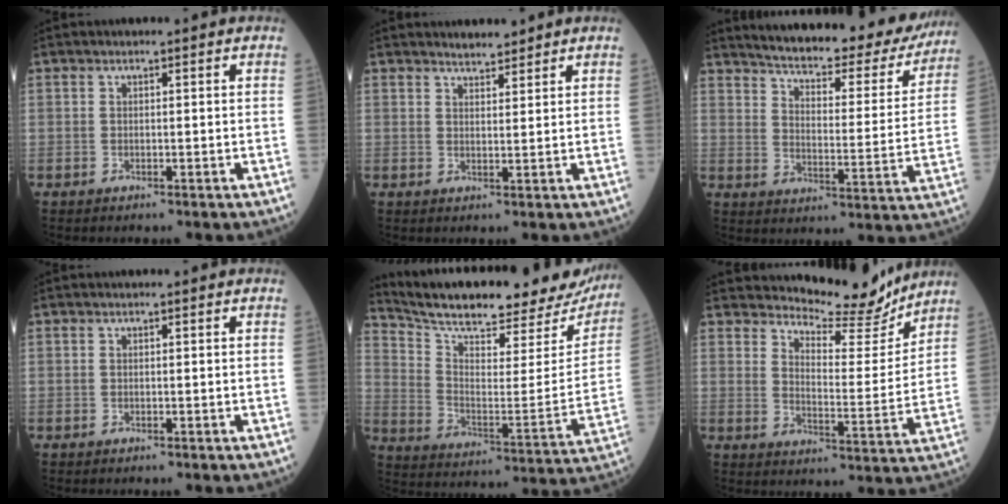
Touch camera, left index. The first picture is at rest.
{"total": 2.4, "force": [2.3, 0.5, 0.4], "torque": [-0.013, 0.002, 0.040]}
{"total": 24.5, "force": [21.9, 5.5, 9.5], "torque": [-0.132, -0.037, 0.271]}
{"total": 0.0}
{"total": 27.1, "force": [24.6, 6.0, 9.9], "torque": [-0.165, -0.057, 0.331]}
{"total": 11.0, "force": [10.7, 1.8, 2.0], "torque": [-0.032, -0.029, 0.151]}